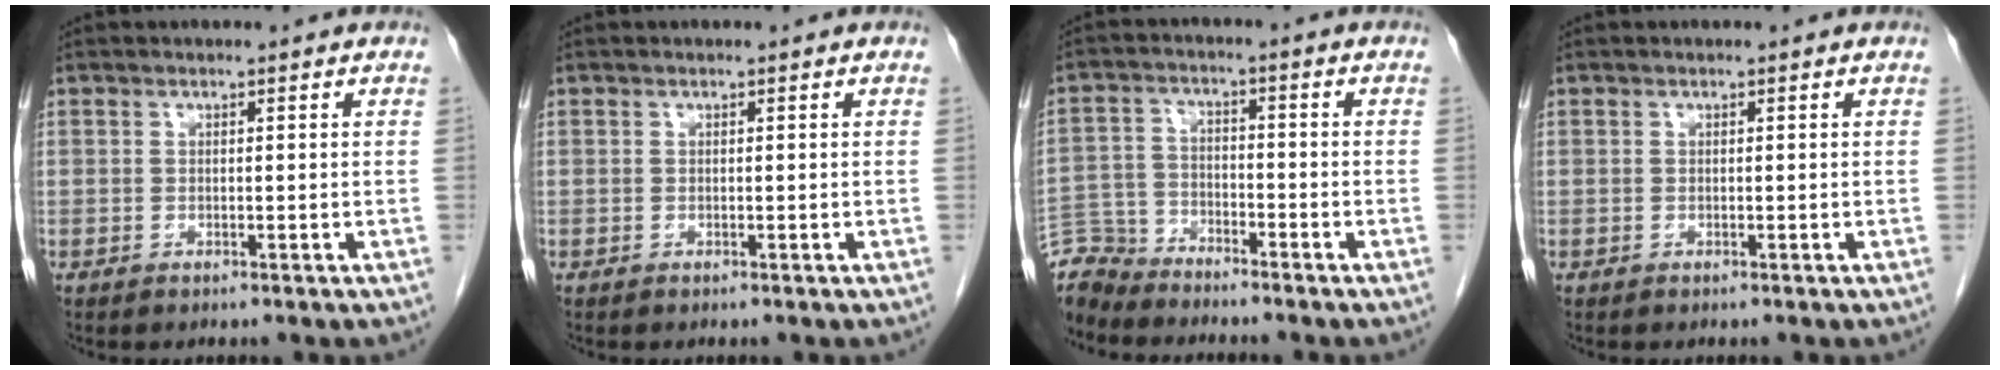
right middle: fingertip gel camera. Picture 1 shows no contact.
{"total": 0.0}
{"total": 6.6, "force": [-6.4, 1.3, -0.7], "torque": [0.015, 0.004, -0.129]}
{"total": 0.0}